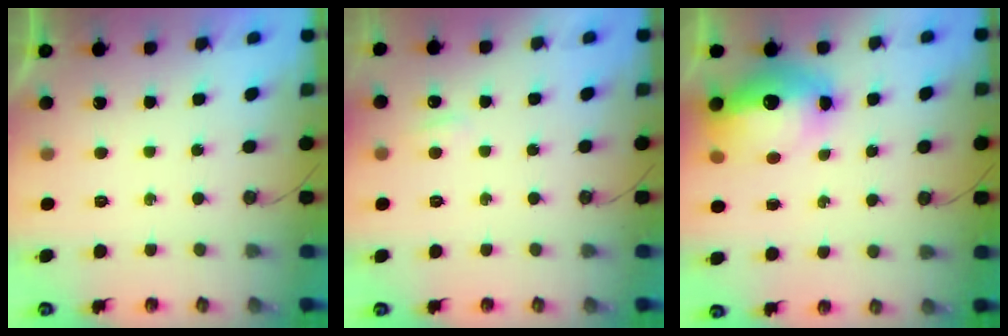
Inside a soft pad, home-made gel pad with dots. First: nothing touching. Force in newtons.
{"total": 3.5, "press": 3.4, "slide": 0.7}
{"total": 16.6, "press": 16.5, "slide": 1.5}